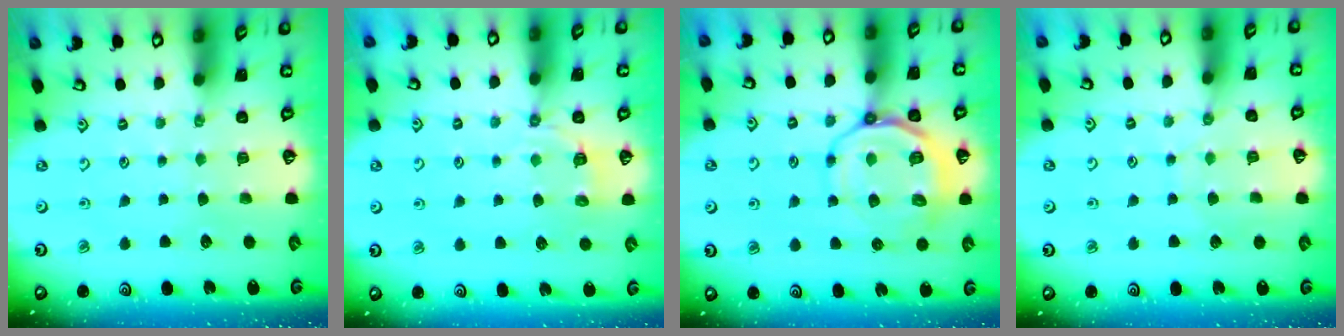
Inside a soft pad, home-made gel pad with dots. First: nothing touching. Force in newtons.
{"total": 4.5, "press": 4.1, "slide": 2.0}
{"total": 11.5, "press": 11.2, "slide": 2.6}
{"total": 5.4, "press": 5.4, "slide": 0.5}